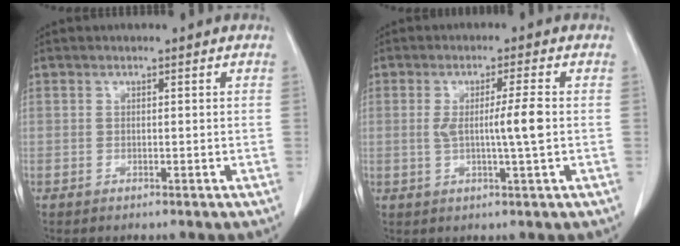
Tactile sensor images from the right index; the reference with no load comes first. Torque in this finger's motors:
{"motor_torque": [0.26, 0.09, 0.14, 0.05]}